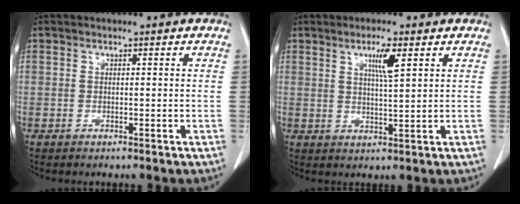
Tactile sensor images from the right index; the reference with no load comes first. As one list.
[{"total": 4.5, "force": [2.1, 0.1, 4.0], "torque": [-0.067, -0.004, 0.036]}]